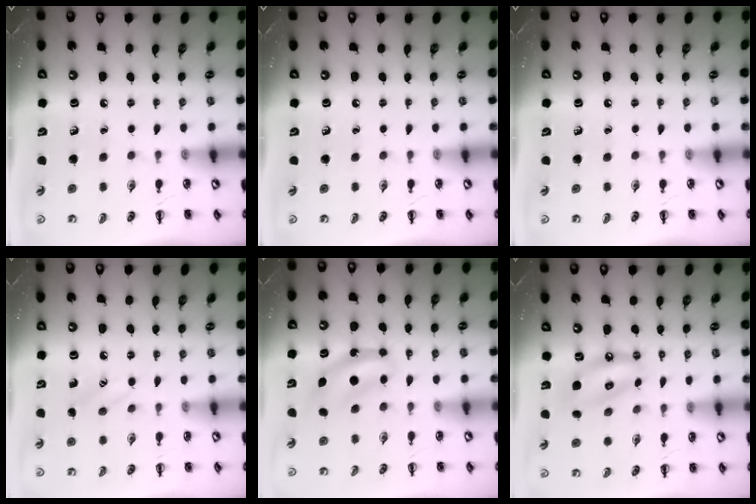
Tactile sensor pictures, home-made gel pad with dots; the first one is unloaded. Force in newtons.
{"total": 0.0}
{"total": 0.0}
{"total": 7.5, "press": 7.2, "slide": 2.2}
{"total": 7.2, "press": 7.2, "slide": 0.2}
{"total": 11.7, "press": 11.3, "slide": 3.1}